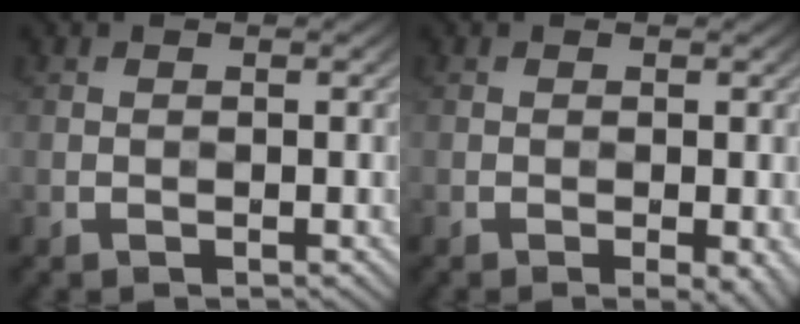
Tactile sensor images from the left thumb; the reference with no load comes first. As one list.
[{"total": 1.7, "force": [-0.5, 0.3, 1.7], "torque": [-0.024, -0.003, -0.005]}]